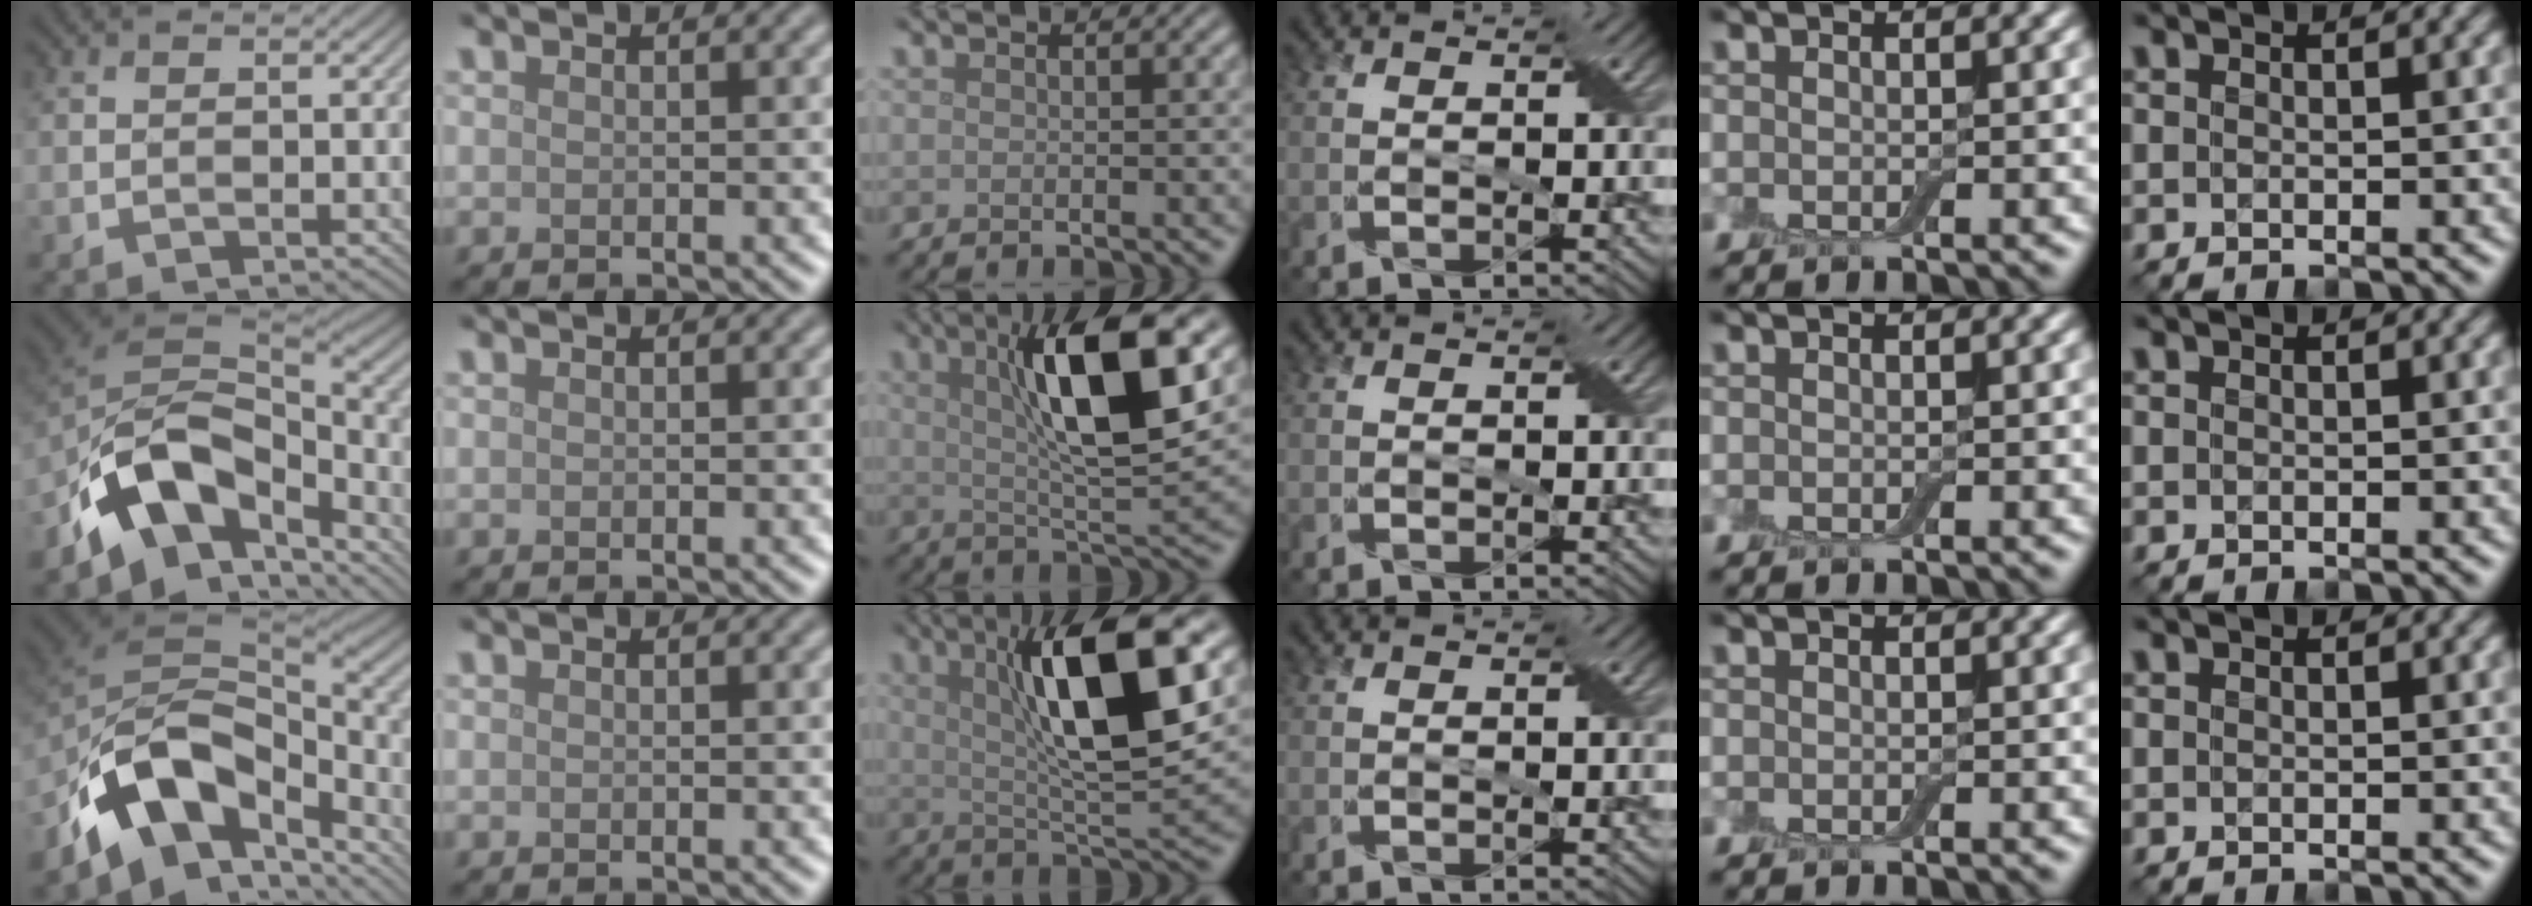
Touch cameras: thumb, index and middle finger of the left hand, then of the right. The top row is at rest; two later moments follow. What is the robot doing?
{"motion": "open", "object": "airpods case & airpods"}